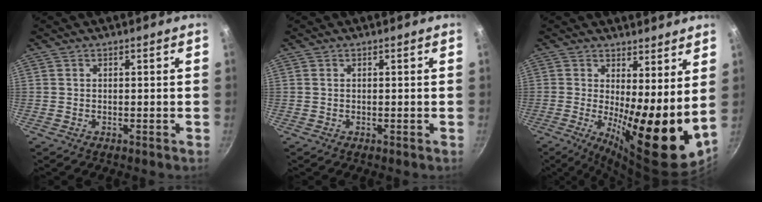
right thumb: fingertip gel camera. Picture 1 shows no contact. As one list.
[{"total": 0.0}, {"total": 15.5, "force": [1.3, 4.9, 14.6], "torque": [-0.202, -0.031, 0.023]}]